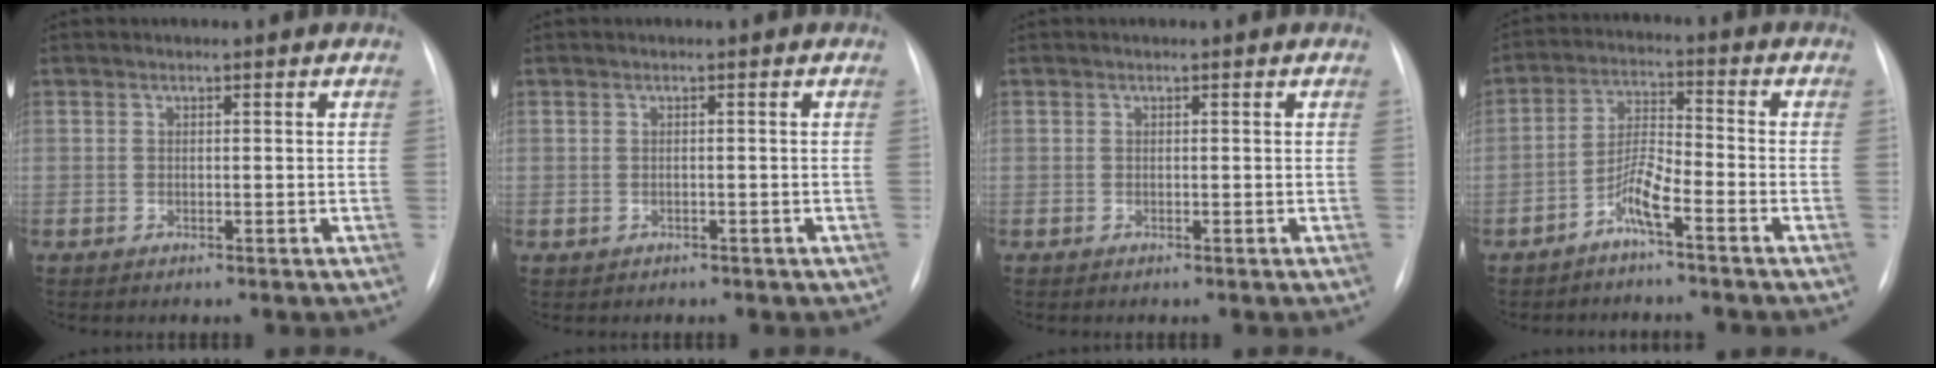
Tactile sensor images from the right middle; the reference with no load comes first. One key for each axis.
{"total": 0.8, "fx": -0.5, "fy": 0.6, "fz": 0.3, "tx": -0.011, "ty": 0.004, "tz": 0.001}
{"total": 0.0}
{"total": 5.0, "fx": -3.3, "fy": 0.3, "fz": 3.8, "tx": -0.085, "ty": 0.010, "tz": -0.067}